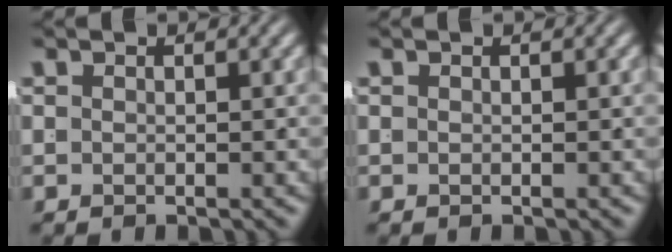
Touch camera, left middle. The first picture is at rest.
{"total": 0.0}